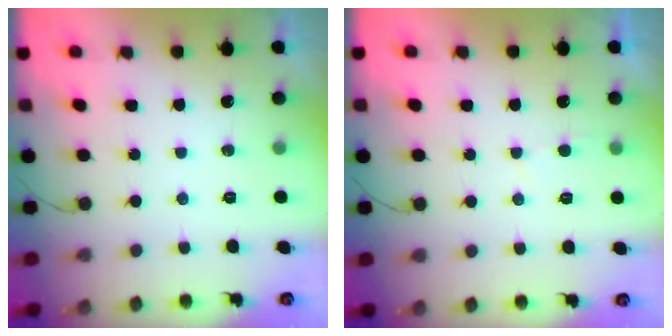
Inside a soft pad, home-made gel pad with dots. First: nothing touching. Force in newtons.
{"total": 1.7, "press": 1.6, "slide": 0.2}